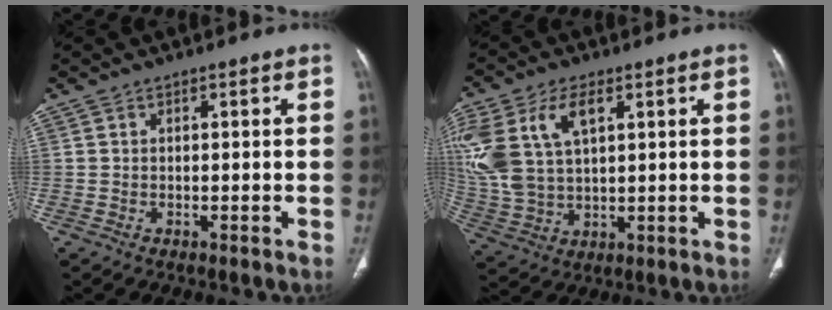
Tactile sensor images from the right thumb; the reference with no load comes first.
{"total": 16.1, "force": [5.6, 9.1, 12.0], "torque": [-0.275, 0.000, 0.114]}